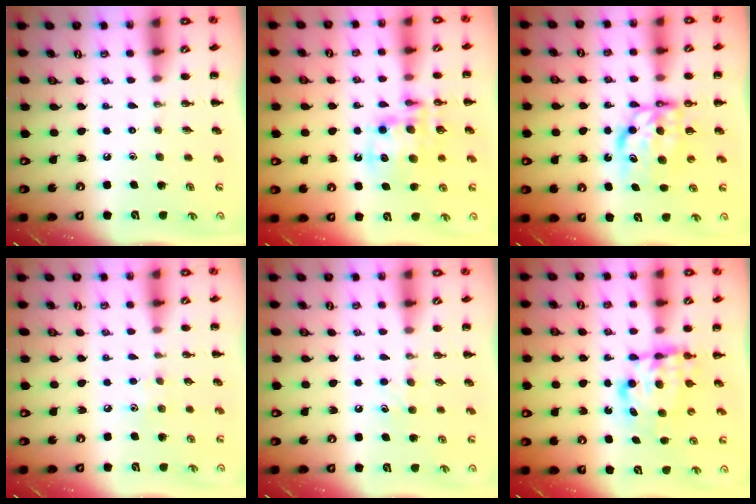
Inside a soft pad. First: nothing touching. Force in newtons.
{"total": 12.2, "press": 11.7, "slide": 3.2}
{"total": 7.5, "press": 7.3, "slide": 1.4}
{"total": 5.2, "press": 5.1, "slide": 0.9}
{"total": 5.7, "press": 5.4, "slide": 1.7}
{"total": 6.9, "press": 6.8, "slide": 1.1}